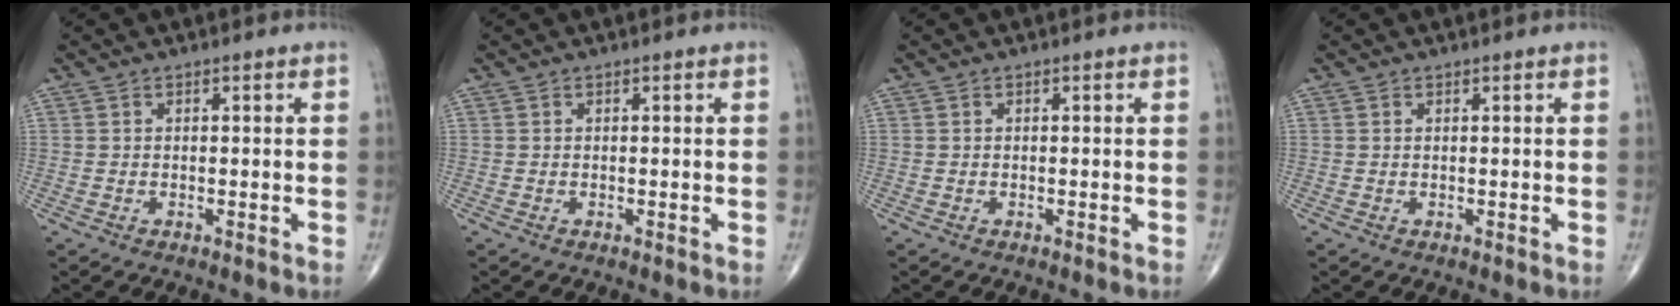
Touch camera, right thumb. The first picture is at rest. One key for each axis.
{"total": 0.0}
{"total": 0.0}
{"total": 0.0}